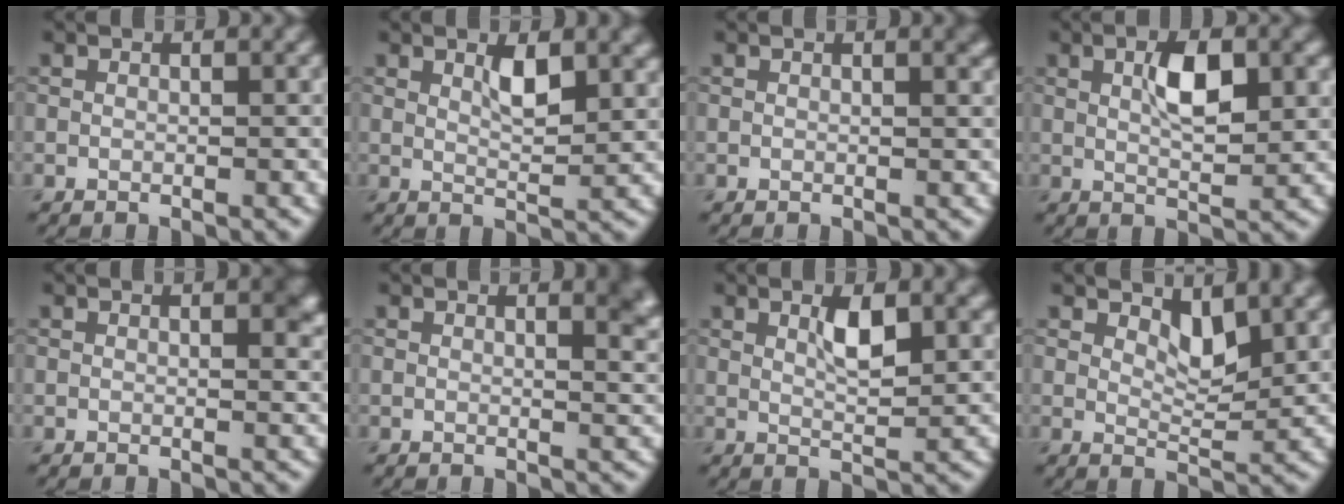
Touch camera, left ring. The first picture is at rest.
{"total": 3.0, "force": [1.4, 0.9, 2.5], "torque": [-0.044, -0.002, 0.024]}
{"total": 1.1, "force": [0.6, 0.4, 0.9], "torque": [-0.004, 0.003, 0.008]}
{"total": 4.8, "force": [1.2, 1.9, 4.2], "torque": [-0.078, 0.004, 0.021]}
{"total": 2.0, "force": [0.9, 0.6, 1.7], "torque": [-0.012, 0.000, 0.013]}
{"total": 2.8, "force": [1.6, 1.1, 2.1], "torque": [-0.009, 0.001, 0.019]}
{"total": 3.4, "force": [1.3, 1.0, 2.9], "torque": [-0.053, 0.000, 0.023]}
{"total": 3.1, "force": [1.9, 1.3, 2.1], "torque": [-0.039, -0.010, 0.031]}